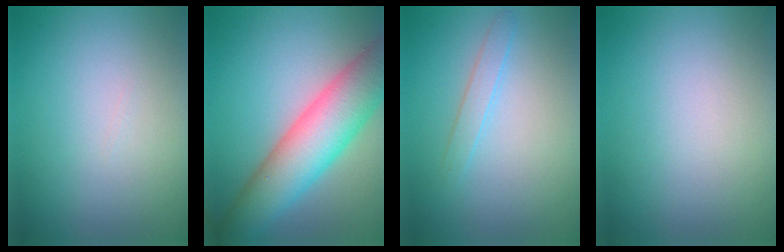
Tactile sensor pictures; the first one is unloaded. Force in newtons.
{"total": 8.6, "press": 8.6, "slide": 0.3}
{"total": 1.3, "press": 1.3, "slide": 0.1}
{"total": 0.0}